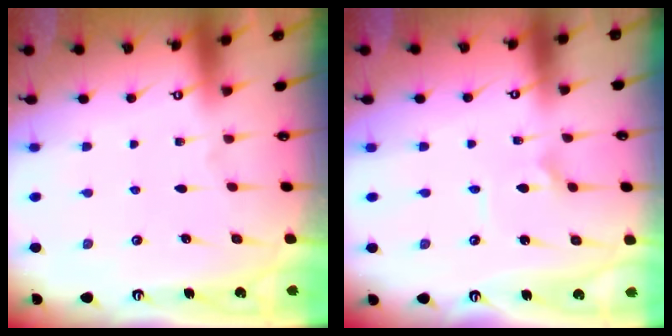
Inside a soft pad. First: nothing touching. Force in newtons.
{"total": 1.7, "press": 1.7, "slide": 0.3}